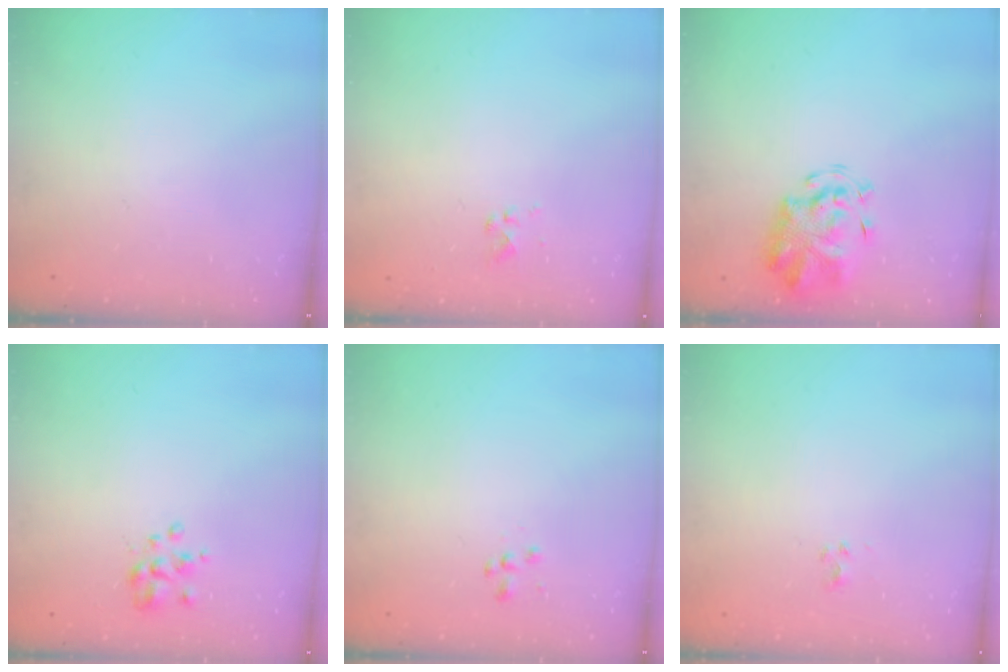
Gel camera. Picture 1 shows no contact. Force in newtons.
{"total": 0.9, "press": 0.8, "slide": 0.3}
{"total": 4.3, "press": 4.2, "slide": 0.7}
{"total": 2.0, "press": 1.9, "slide": 0.6}
{"total": 1.5, "press": 1.4, "slide": 0.5}
{"total": 2.0, "press": 1.8, "slide": 1.0}